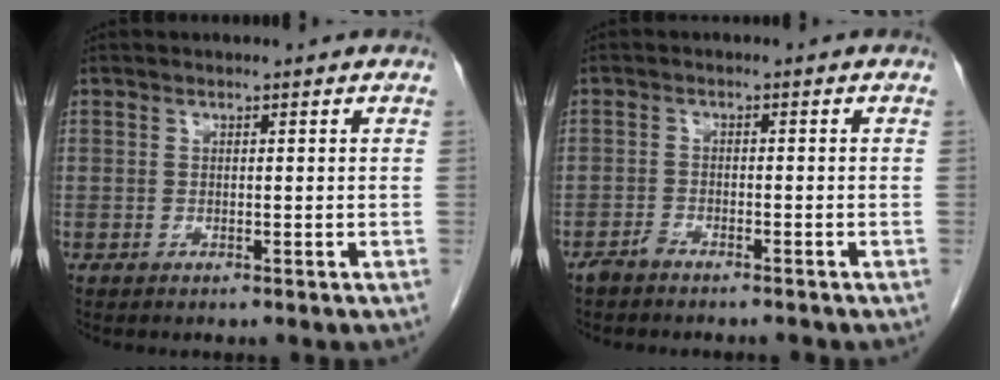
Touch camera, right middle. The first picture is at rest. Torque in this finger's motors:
{"motor_torque": [-0.31, -0.15, 0.02, -0.01]}